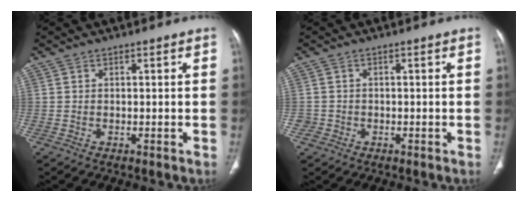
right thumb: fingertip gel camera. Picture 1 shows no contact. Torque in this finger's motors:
{"motor_torque": [-0.59, -0.30, -0.21, 0.06, -0.04]}